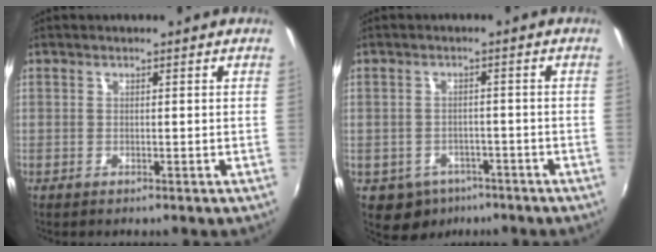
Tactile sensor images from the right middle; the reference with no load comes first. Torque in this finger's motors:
{"motor_torque": [0.19, -0.18, 0.05, 0.00]}